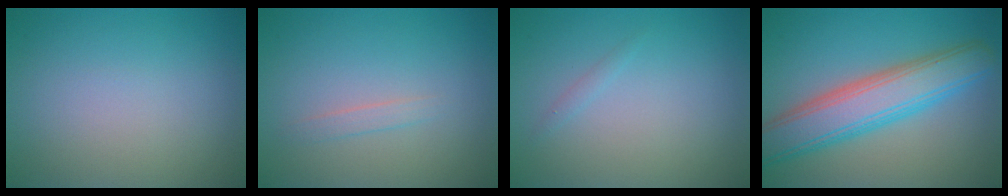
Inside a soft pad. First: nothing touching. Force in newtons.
{"total": 0.9, "press": 0.9, "slide": 0.1}
{"total": 0.5, "press": 0.5, "slide": 0.0}
{"total": 7.3, "press": 7.3, "slide": 0.1}